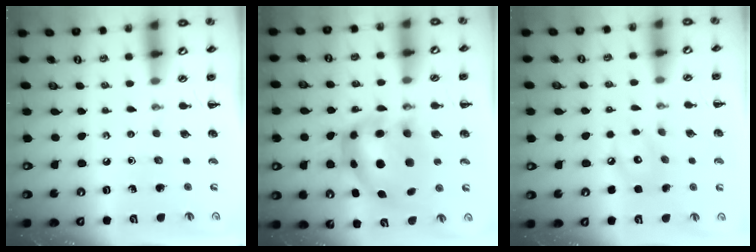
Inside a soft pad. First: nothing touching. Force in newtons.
{"total": 9.1, "press": 8.8, "slide": 2.2}
{"total": 7.7, "press": 7.7, "slide": 0.8}